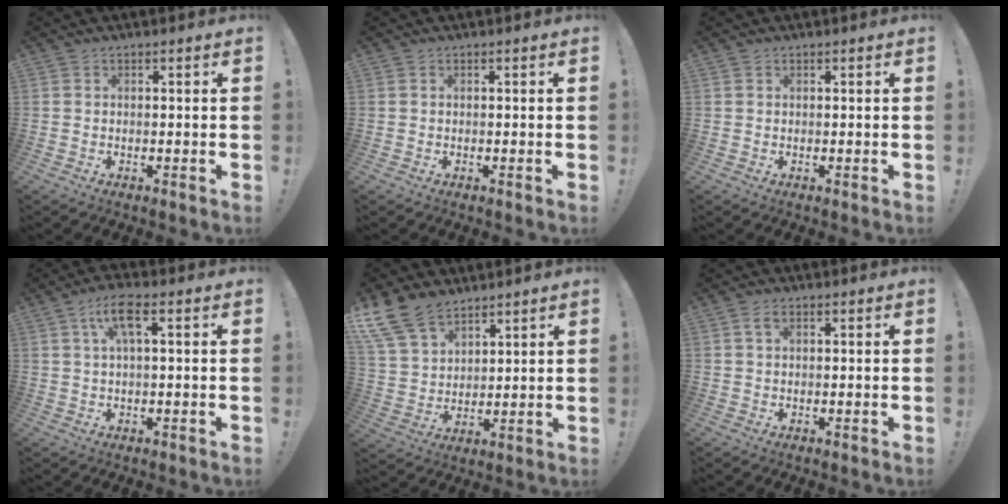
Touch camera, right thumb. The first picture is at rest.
{"total": 0.0}
{"total": 0.0}
{"total": 7.3, "force": [2.1, 2.1, 6.6], "torque": [-0.120, 0.007, 0.034]}
{"total": 13.7, "force": [9.9, 7.5, 5.6], "torque": [-0.124, -0.053, 0.196]}
{"total": 2.6, "force": [1.0, 1.4, 2.0], "torque": [-0.040, 0.004, 0.018]}